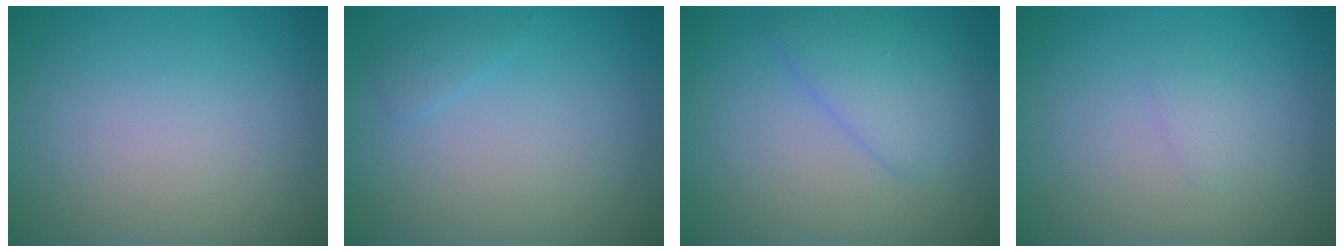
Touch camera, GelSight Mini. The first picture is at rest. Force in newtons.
{"total": 0.9, "press": 0.9, "slide": 0.1}
{"total": 3.0, "press": 3.0, "slide": 0.2}
{"total": 0.8, "press": 0.8, "slide": 0.1}